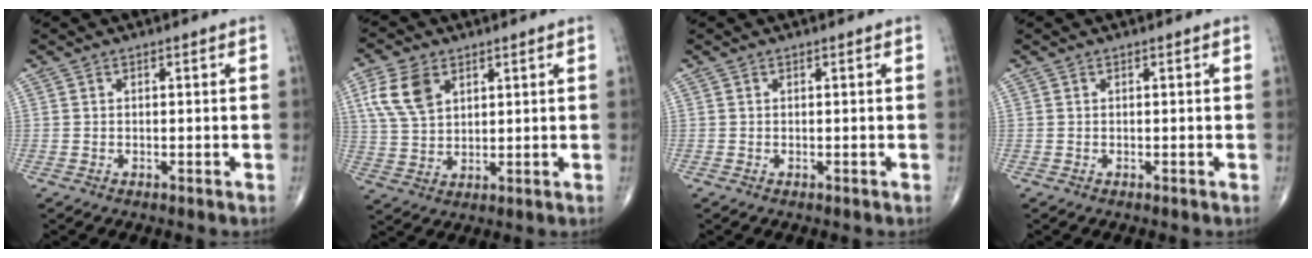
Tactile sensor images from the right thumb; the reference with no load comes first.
{"total": 8.8, "force": [3.8, 5.6, 5.7], "torque": [-0.108, -0.006, 0.078]}
{"total": 0.0}
{"total": 0.0}